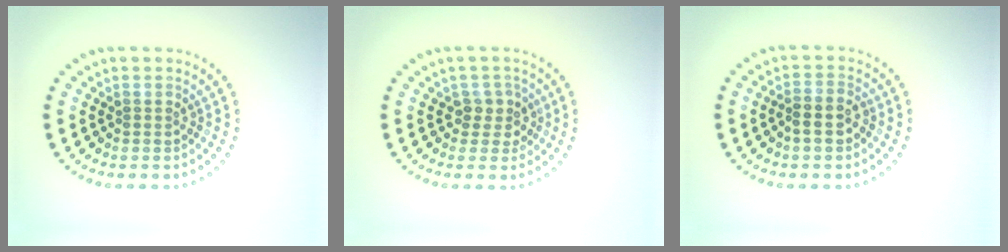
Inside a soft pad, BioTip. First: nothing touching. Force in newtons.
{"total": 2.1, "press": 1.7, "slide": 1.2}
{"total": 2.3, "press": 2.1, "slide": 0.9}